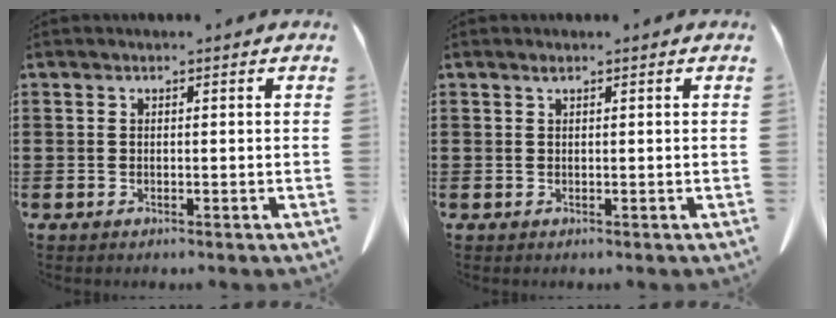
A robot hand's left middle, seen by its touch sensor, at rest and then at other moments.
{"total": 0.5, "force": [0.3, 0.0, 0.4], "torque": [-0.009, 0.000, 0.007]}